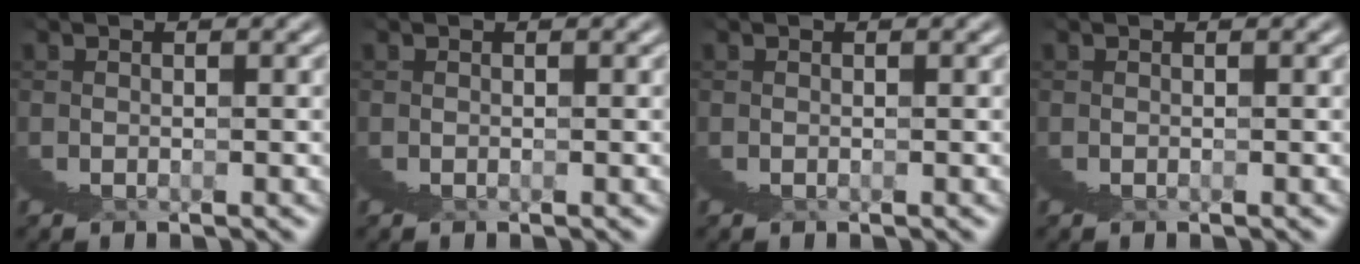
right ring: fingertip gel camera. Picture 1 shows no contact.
{"total": 0.0}
{"total": 0.0}
{"total": 0.0}